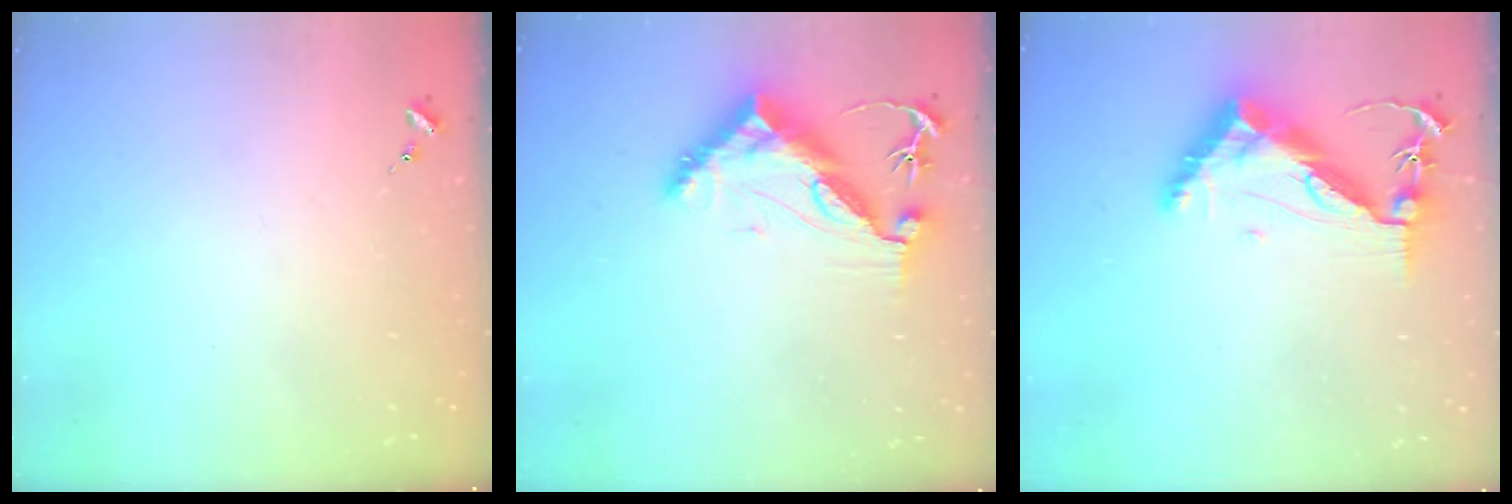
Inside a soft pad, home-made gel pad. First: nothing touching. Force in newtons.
{"total": 11.3, "press": 11.2, "slide": 1.4}
{"total": 11.8, "press": 11.7, "slide": 1.5}